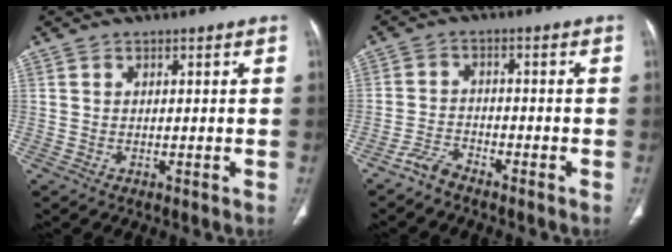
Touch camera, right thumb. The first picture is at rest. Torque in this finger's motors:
{"motor_torque": [0.32, 0.09, 0.19, -0.63, -0.01]}